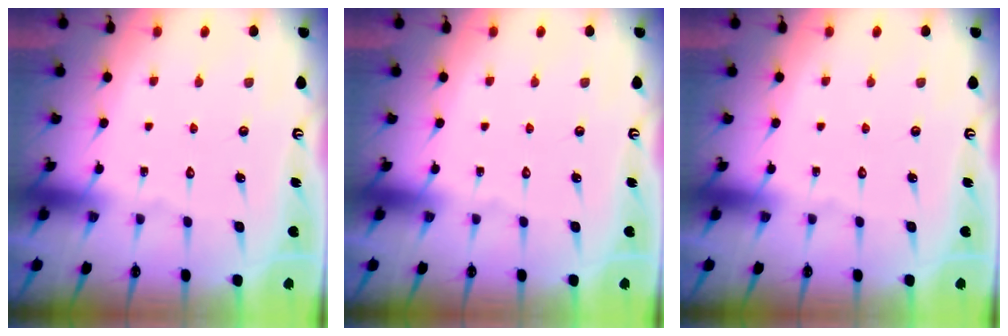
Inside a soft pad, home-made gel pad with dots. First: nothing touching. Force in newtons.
{"total": 0.0}
{"total": 0.0}